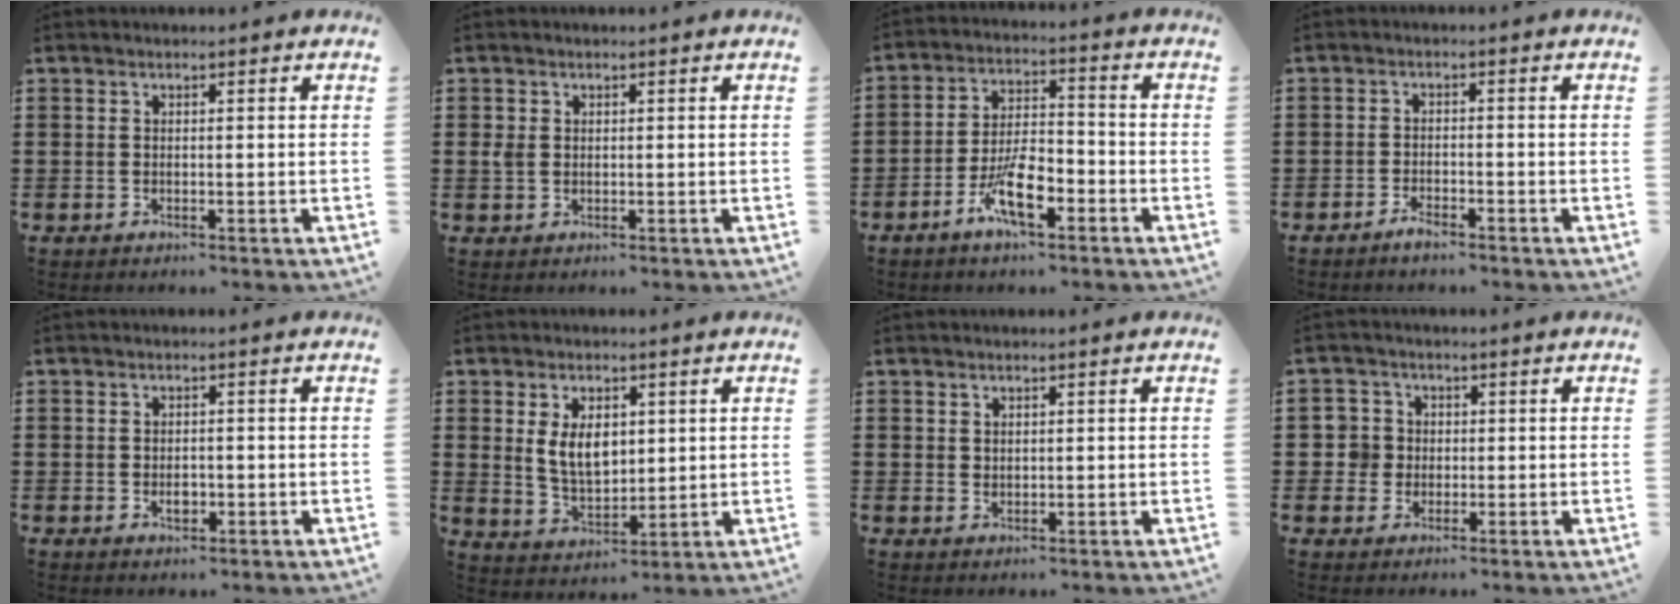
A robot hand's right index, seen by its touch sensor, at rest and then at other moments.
{"total": 1.4, "force": [0.2, 1.2, 0.7], "torque": [-0.017, 0.007, 0.004]}
{"total": 8.5, "force": [-4.5, 3.1, 6.5], "torque": [-0.134, 0.001, -0.082]}
{"total": 1.9, "force": [-1.8, 0.4, 0.7], "torque": [-0.015, 0.002, -0.034]}
{"total": 2.0, "force": [-0.5, 1.1, 1.6], "torque": [-0.031, 0.000, -0.008]}
{"total": 6.4, "force": [1.5, 4.0, 4.8], "torque": [-0.097, 0.009, 0.025]}
{"total": 1.2, "force": [0.9, 0.7, 0.3], "torque": [-0.006, 0.004, 0.018]}
{"total": 4.0, "force": [-0.1, 4.0, 0.7], "torque": [-0.032, 0.012, -0.003]}